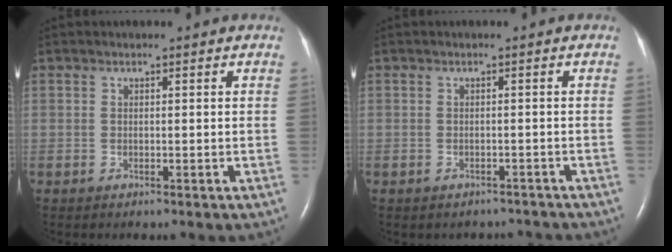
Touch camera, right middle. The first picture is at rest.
{"total": 2.8, "force": [-2.5, 1.3, -0.1], "torque": [0.001, 0.009, -0.030]}